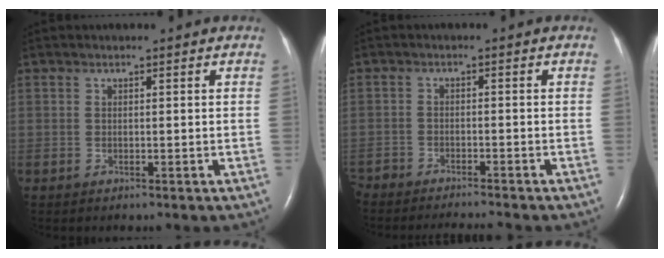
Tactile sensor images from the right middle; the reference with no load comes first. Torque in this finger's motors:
{"motor_torque": [-0.38, -0.05, -0.03, -0.01]}